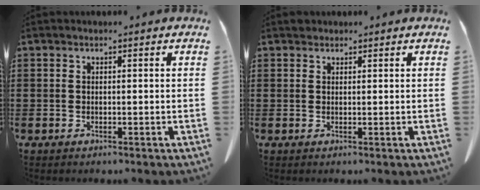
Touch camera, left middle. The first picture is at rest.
{"total": 0.9, "force": [0.8, 0.3, 0.0], "torque": [-0.003, 0.000, 0.018]}